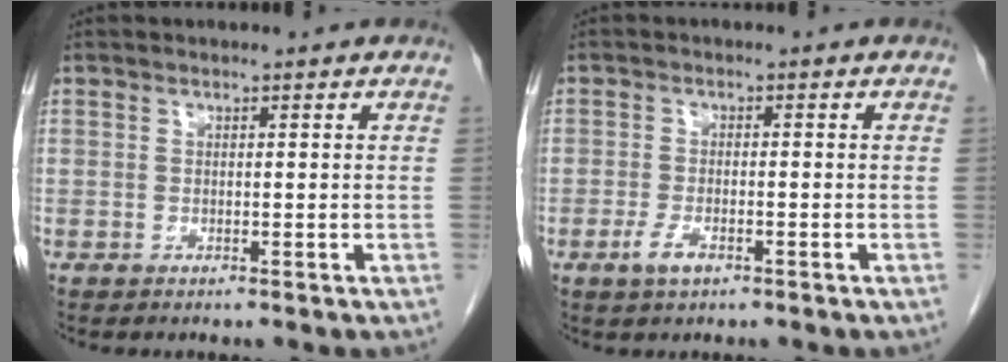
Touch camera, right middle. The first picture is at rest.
{"total": 3.0, "force": [-1.7, 1.1, 2.2], "torque": [-0.049, -0.001, -0.031]}